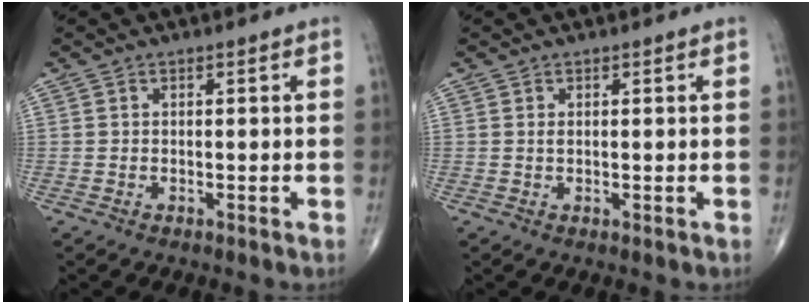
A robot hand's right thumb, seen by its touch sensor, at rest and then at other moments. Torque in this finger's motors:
{"motor_torque": [-0.06, 0.15, -0.21, -0.23, 0.00]}